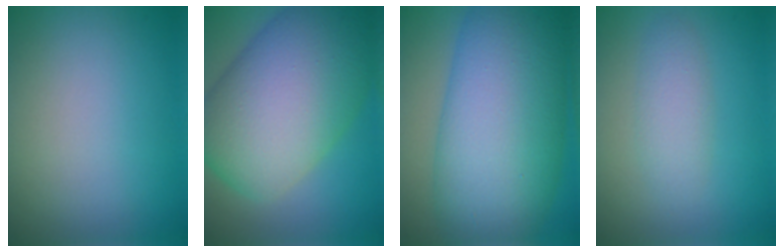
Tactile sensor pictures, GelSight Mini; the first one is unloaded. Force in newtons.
{"total": 14.7, "press": 14.7, "slide": 0.4}
{"total": 14.5, "press": 14.5, "slide": 0.1}
{"total": 2.3, "press": 2.3, "slide": 0.0}